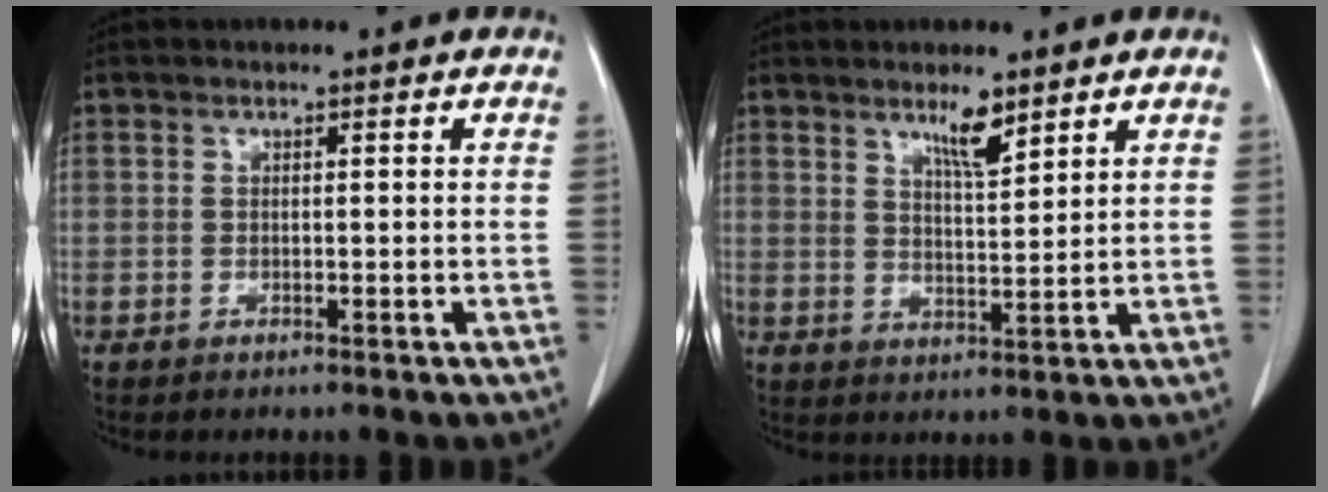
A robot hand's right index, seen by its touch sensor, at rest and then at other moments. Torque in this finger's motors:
{"motor_torque": [0.10, 0.24, 0.02, 0.03]}